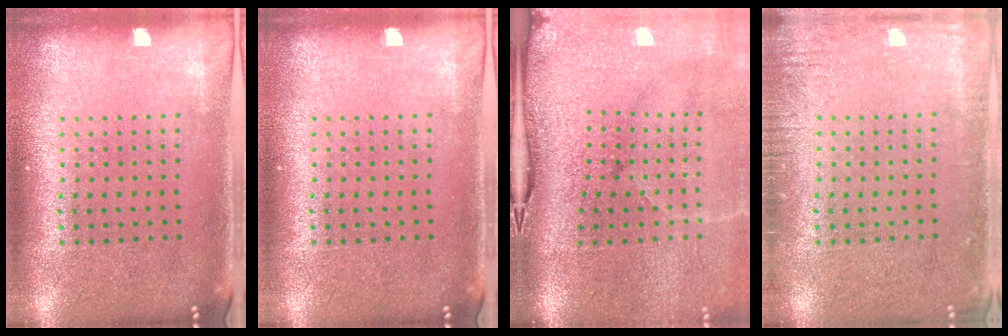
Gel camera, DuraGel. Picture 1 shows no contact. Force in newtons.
{"total": 0.0}
{"total": 5.0, "press": 3.9, "slide": 3.1}
{"total": 2.0, "press": 1.9, "slide": 0.2}